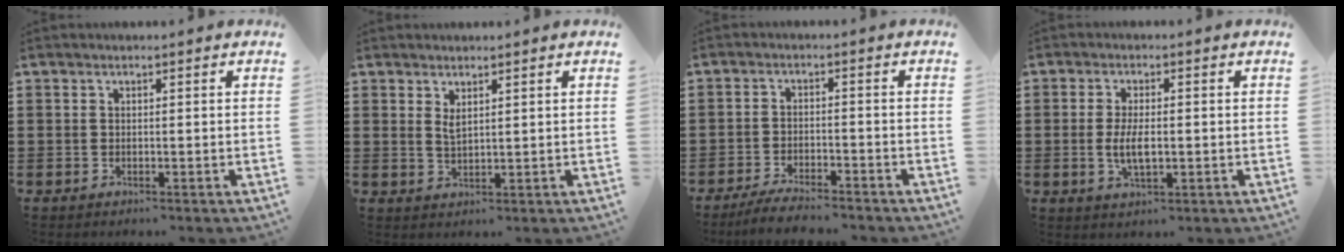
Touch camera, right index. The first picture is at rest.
{"total": 2.0, "force": [1.2, 0.7, 1.5], "torque": [-0.031, 0.002, 0.021]}
{"total": 3.9, "force": [-3.8, 0.2, 1.0], "torque": [-0.017, 0.003, -0.074]}
{"total": 4.5, "force": [-0.5, 1.9, 4.0], "torque": [-0.087, -0.002, -0.012]}